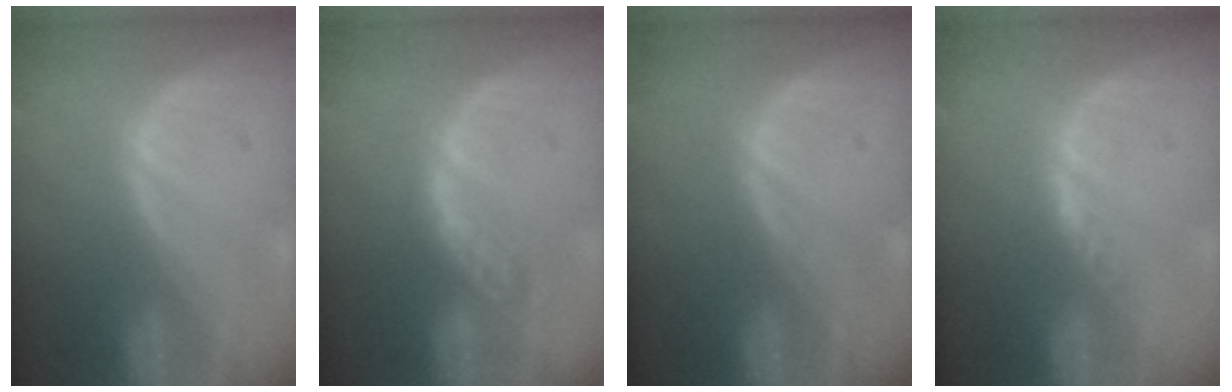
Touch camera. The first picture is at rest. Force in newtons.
{"total": 4.5, "press": 4.5, "slide": 0.5}
{"total": 0.0}
{"total": 1.4, "press": 1.1, "slide": 0.8}